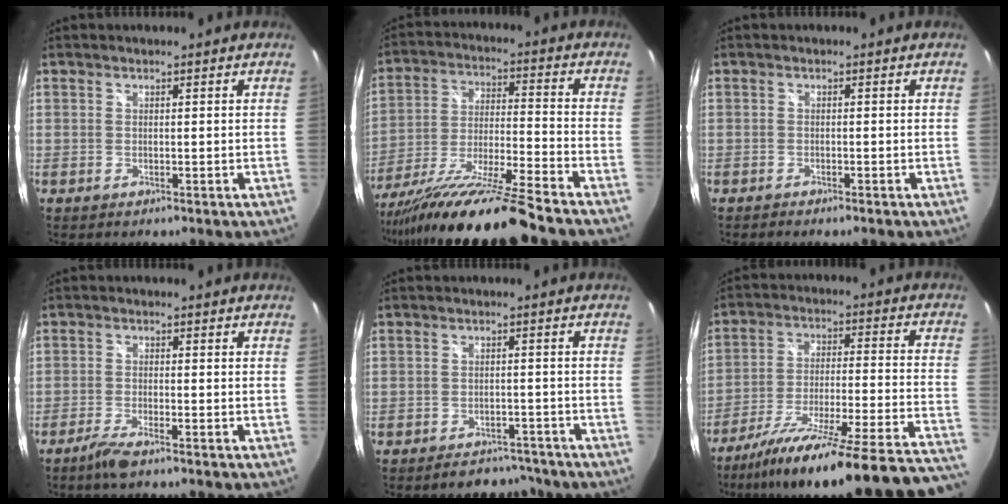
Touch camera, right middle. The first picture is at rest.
{"total": 20.0, "force": [-16.6, -1.4, 11.1], "torque": [-0.210, -0.049, -0.290]}
{"total": 1.3, "force": [-1.2, 0.2, 0.5], "torque": [-0.015, -0.006, -0.021]}
{"total": 4.9, "force": [-3.7, 0.8, 3.2], "torque": [-0.084, -0.009, -0.074]}
{"total": 6.9, "force": [-6.0, 3.1, 1.4], "torque": [-0.028, 0.009, -0.075]}
{"total": 32.5, "force": [-27.9, 0.9, 16.7], "torque": [-0.215, -0.082, -0.405]}